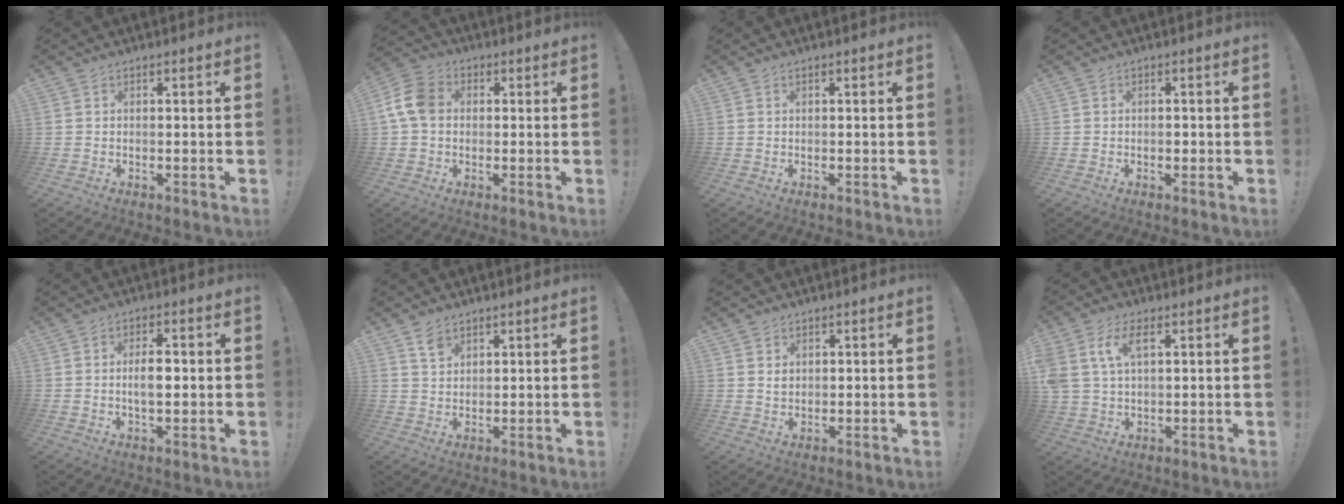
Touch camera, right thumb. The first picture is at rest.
{"total": 10.1, "force": [1.1, 7.5, 6.6], "torque": [-0.128, 0.013, 0.026]}
{"total": 0.0}
{"total": 1.1, "force": [-0.6, 0.8, 0.3], "torque": [-0.008, 0.005, -0.011]}
{"total": 5.5, "force": [-0.2, 2.7, 4.8], "torque": [-0.076, 0.001, -0.011]}
{"total": 4.1, "force": [2.9, 2.4, 1.6], "torque": [-0.019, -0.017, 0.052]}
{"total": 2.4, "force": [1.3, 1.8, 0.8], "torque": [0.005, -0.007, 0.019]}
{"total": 8.5, "force": [3.4, 4.9, 6.0], "torque": [-0.137, 0.001, 0.062]}